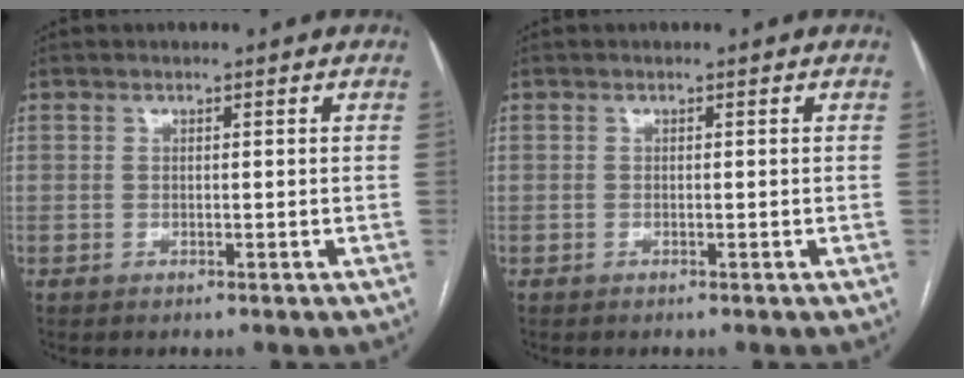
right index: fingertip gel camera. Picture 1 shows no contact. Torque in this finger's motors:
{"motor_torque": [0.06, 0.10, 0.00, 0.01]}